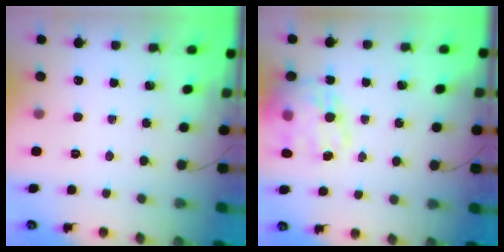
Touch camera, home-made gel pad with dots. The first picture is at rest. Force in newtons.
{"total": 17.8, "press": 17.3, "slide": 4.4}